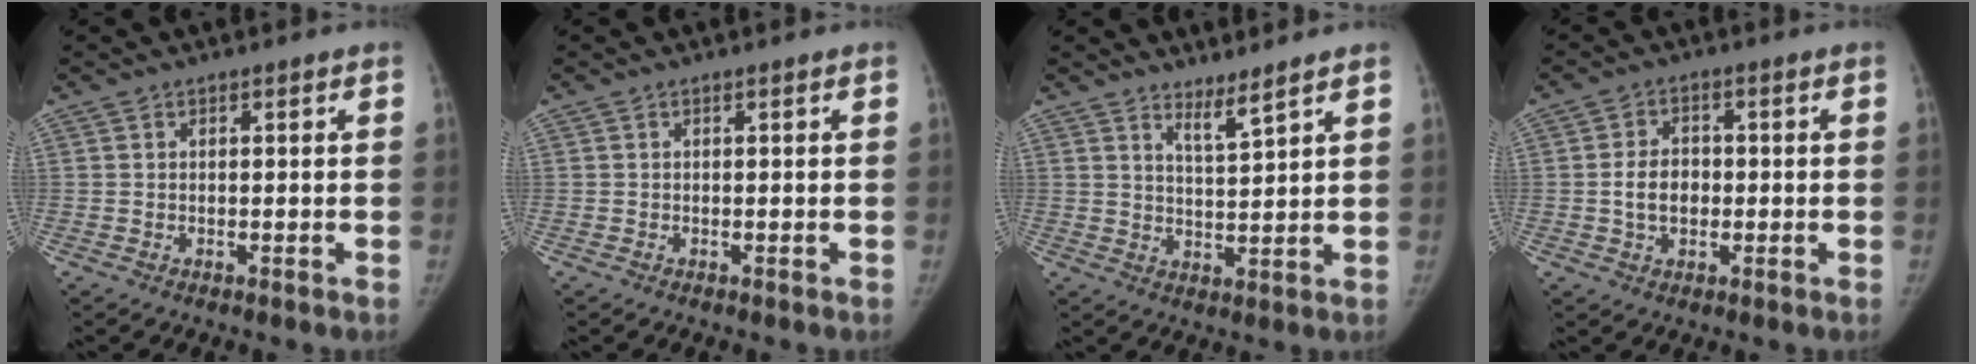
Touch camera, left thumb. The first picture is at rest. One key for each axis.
{"total": 0.0}
{"total": 3.7, "fx": 3.2, "fy": -0.2, "fz": 1.9, "tx": -0.034, "ty": -0.040, "tz": 0.061}
{"total": 5.6, "fx": -0.6, "fy": 4.1, "fz": 3.8, "tx": -0.056, "ty": 0.012, "tz": -0.011}